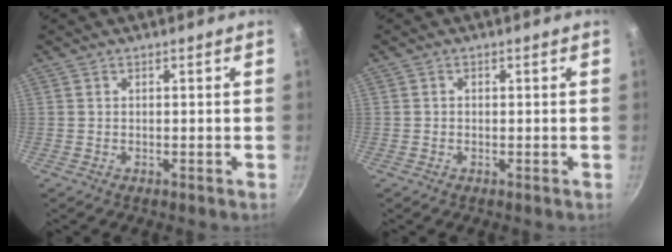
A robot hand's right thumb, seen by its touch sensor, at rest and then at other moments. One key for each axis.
{"total": 0.6, "fx": -0.1, "fy": 0.5, "fz": 0.3, "tx": -0.004, "ty": 0.003, "tz": -0.001}